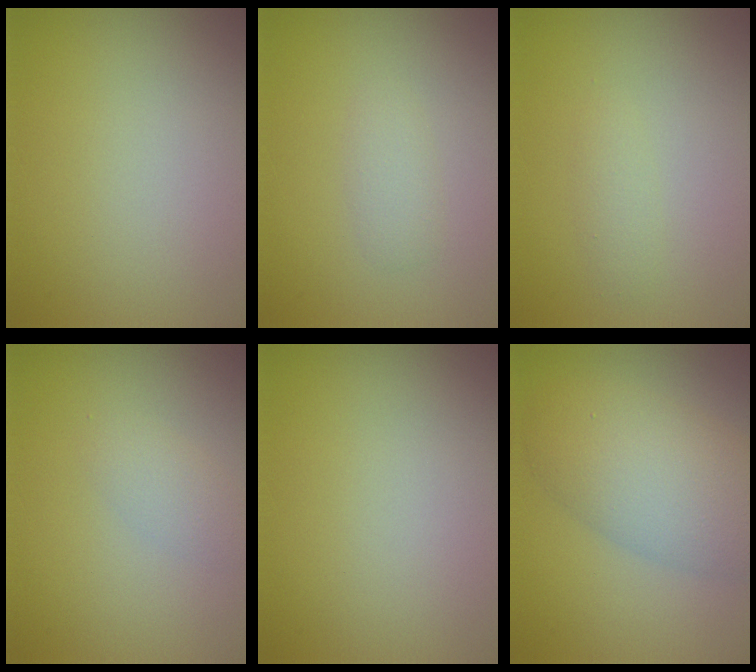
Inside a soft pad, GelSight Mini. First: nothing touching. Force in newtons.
{"total": 1.2, "press": 1.2, "slide": 0.1}
{"total": 1.0, "press": 1.0, "slide": 0.1}
{"total": 1.5, "press": 1.5, "slide": 0.1}
{"total": 0.0}
{"total": 6.8, "press": 6.8, "slide": 0.2}